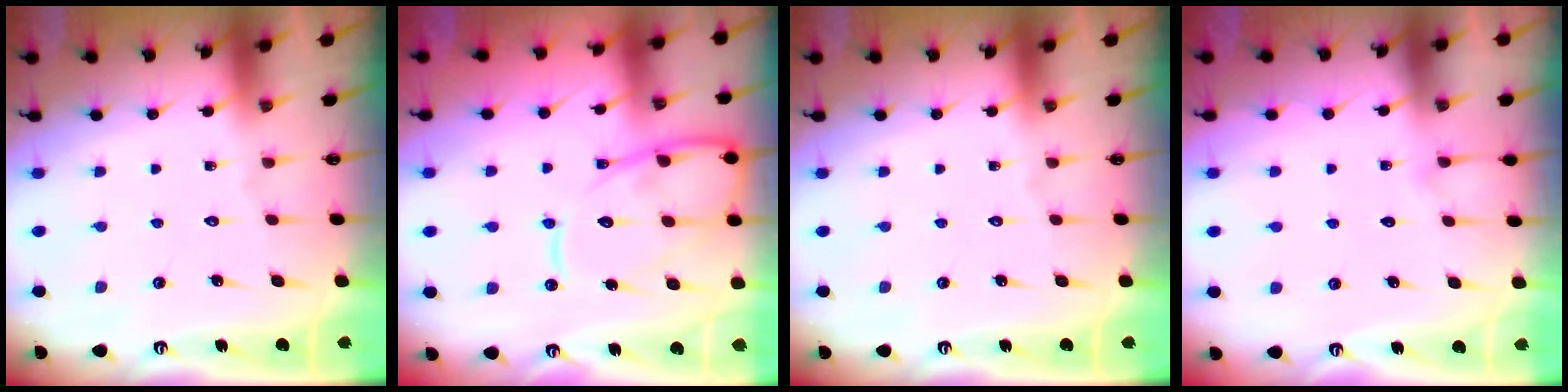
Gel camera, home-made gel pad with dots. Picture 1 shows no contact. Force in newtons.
{"total": 13.5, "press": 13.4, "slide": 1.3}
{"total": 0.0}
{"total": 5.8, "press": 5.8, "slide": 0.6}